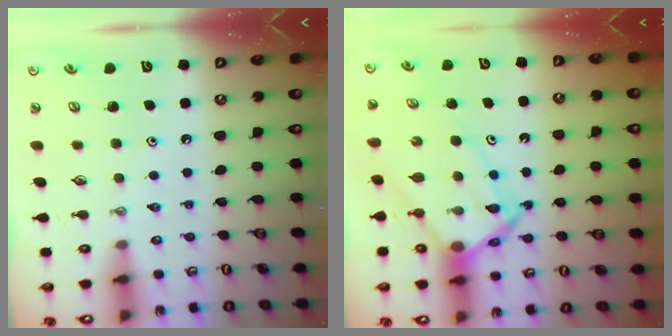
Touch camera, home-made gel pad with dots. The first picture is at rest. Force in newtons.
{"total": 12.2, "press": 12.2, "slide": 1.0}